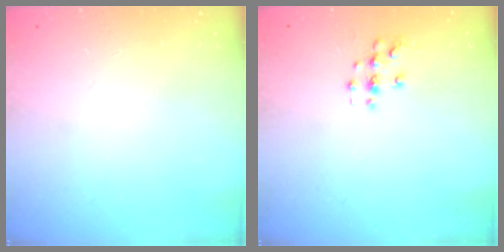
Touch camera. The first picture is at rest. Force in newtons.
{"total": 3.6, "press": 3.5, "slide": 0.4}